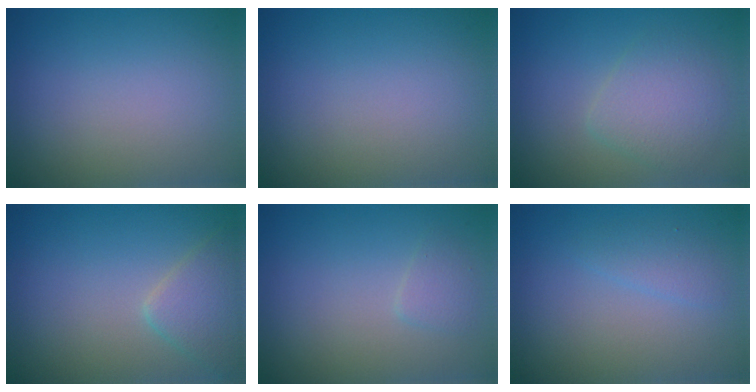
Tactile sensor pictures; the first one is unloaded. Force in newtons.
{"total": 0.0}
{"total": 2.9, "press": 2.9, "slide": 0.0}
{"total": 2.8, "press": 2.8, "slide": 0.1}
{"total": 1.0, "press": 1.0, "slide": 0.1}
{"total": 1.2, "press": 1.2, "slide": 0.1}